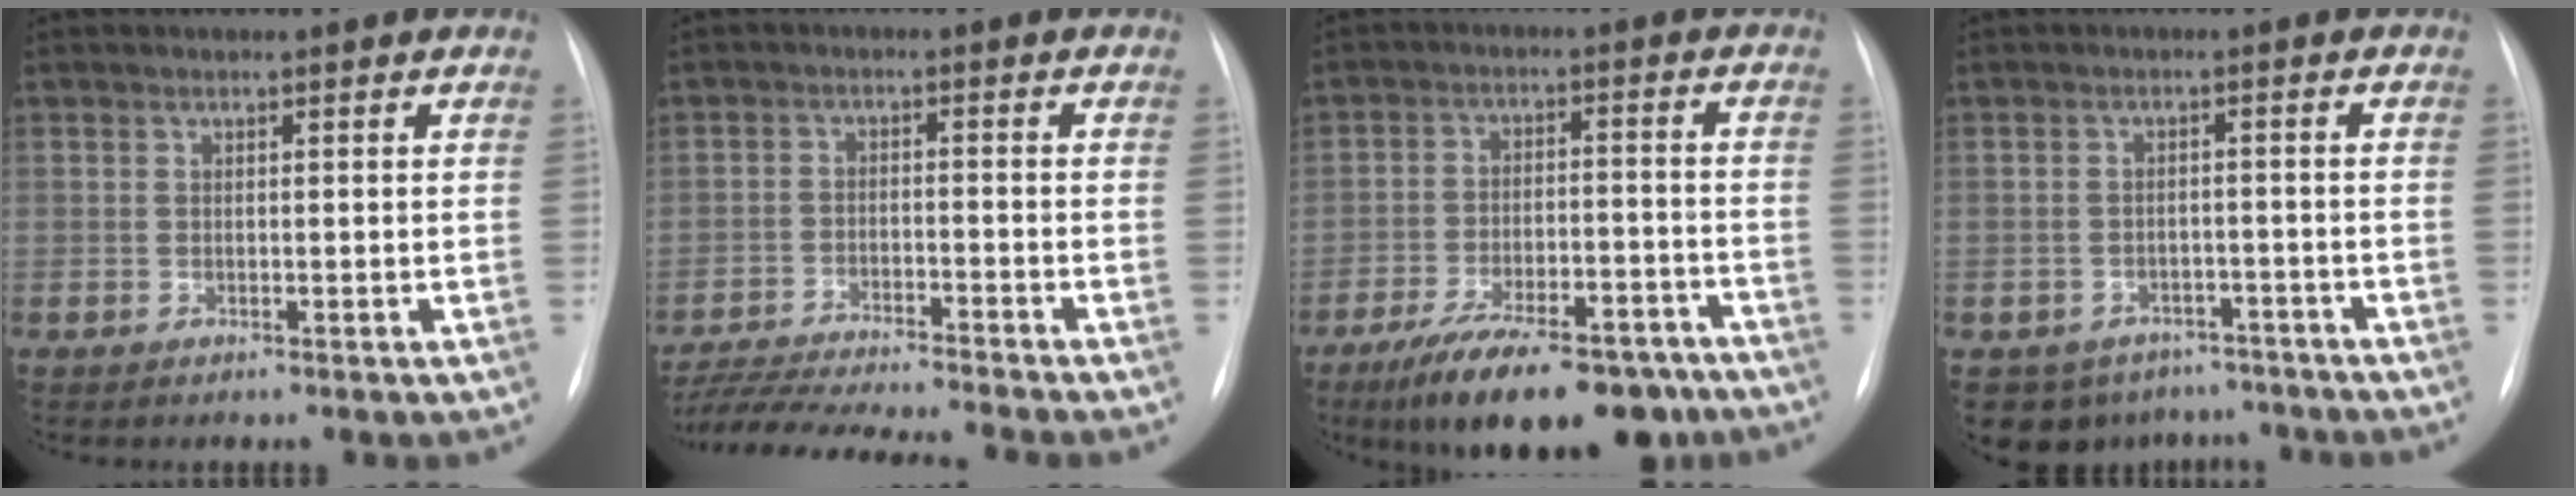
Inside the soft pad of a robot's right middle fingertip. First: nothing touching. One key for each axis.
{"total": 15.1, "fx": -13.9, "fy": -0.3, "fz": 5.9, "tx": -0.102, "ty": -0.019, "tz": -0.220}
{"total": 18.4, "fx": -14.1, "fy": 6.1, "fz": 10.2, "tx": -0.134, "ty": 0.008, "tz": -0.212}
{"total": 9.3, "fx": -7.2, "fy": 5.8, "fz": 1.3, "tx": -0.018, "ty": 0.016, "tz": -0.085}